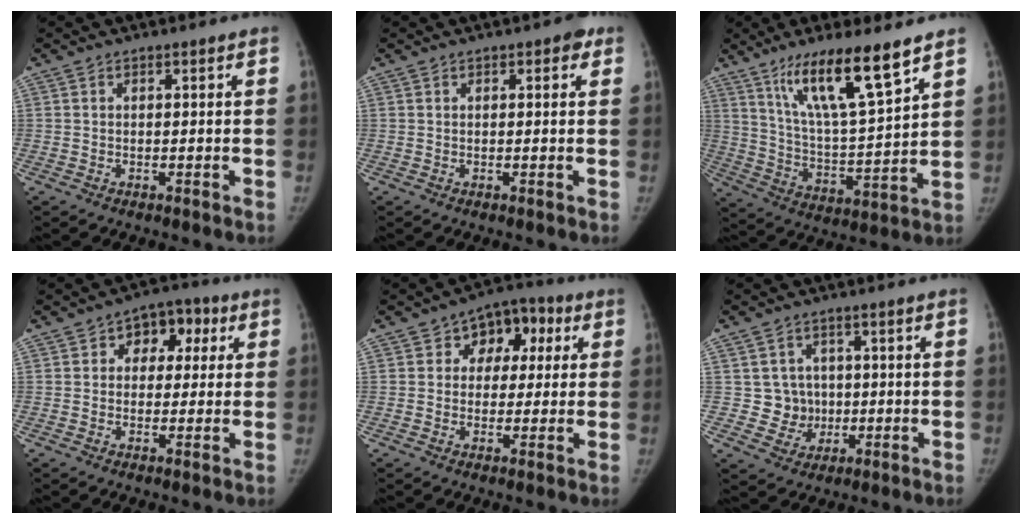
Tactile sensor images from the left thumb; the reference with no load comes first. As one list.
[{"total": 2.0, "force": [0.9, 1.0, 1.5], "torque": [-0.010, 0.001, 0.007]}, {"total": 15.9, "force": [10.4, 2.2, 11.8], "torque": [-0.197, -0.060, 0.194]}, {"total": 7.8, "force": [2.2, 5.8, 4.7], "torque": [-0.013, 0.011, 0.020]}, {"total": 9.1, "force": [2.6, 7.0, 5.2], "torque": [-0.015, 0.014, 0.026]}, {"total": 5.8, "force": [0.1, 5.8, 0.8], "torque": [0.025, 0.011, 0.005]}]